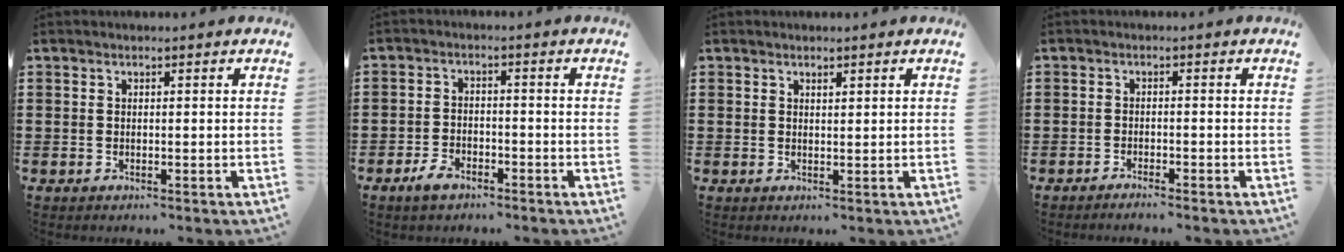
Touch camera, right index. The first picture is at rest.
{"total": 3.0, "force": [-2.3, 1.4, 1.4], "torque": [-0.033, 0.005, -0.048]}
{"total": 0.8, "force": [0.7, 0.3, 0.2], "torque": [-0.004, 0.002, 0.013]}
{"total": 1.3, "force": [-1.3, -0.1, 0.2], "torque": [-0.006, 0.002, -0.026]}